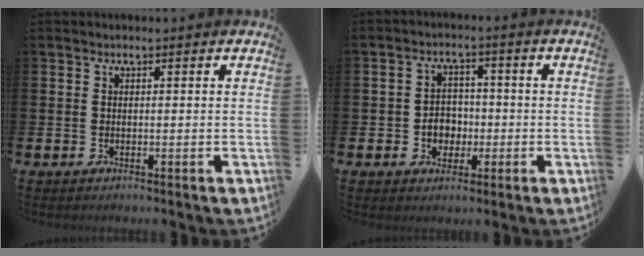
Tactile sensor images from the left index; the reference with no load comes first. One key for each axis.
{"total": 3.7, "fx": -0.9, "fy": 3.3, "fz": 1.6, "tx": -0.025, "ty": 0.000, "tz": -0.024}